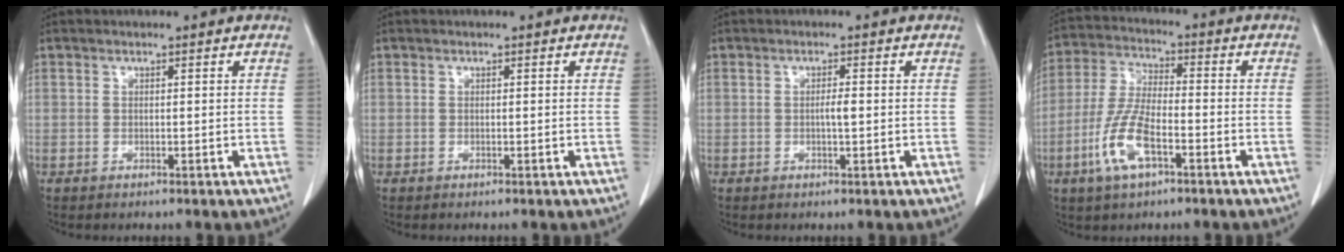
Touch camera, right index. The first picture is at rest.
{"total": 0.0}
{"total": 1.5, "force": [-0.1, 0.2, 1.5], "torque": [-0.028, 0.001, -0.003]}
{"total": 9.7, "force": [-4.2, 3.1, 8.2], "torque": [-0.182, -0.004, -0.081]}